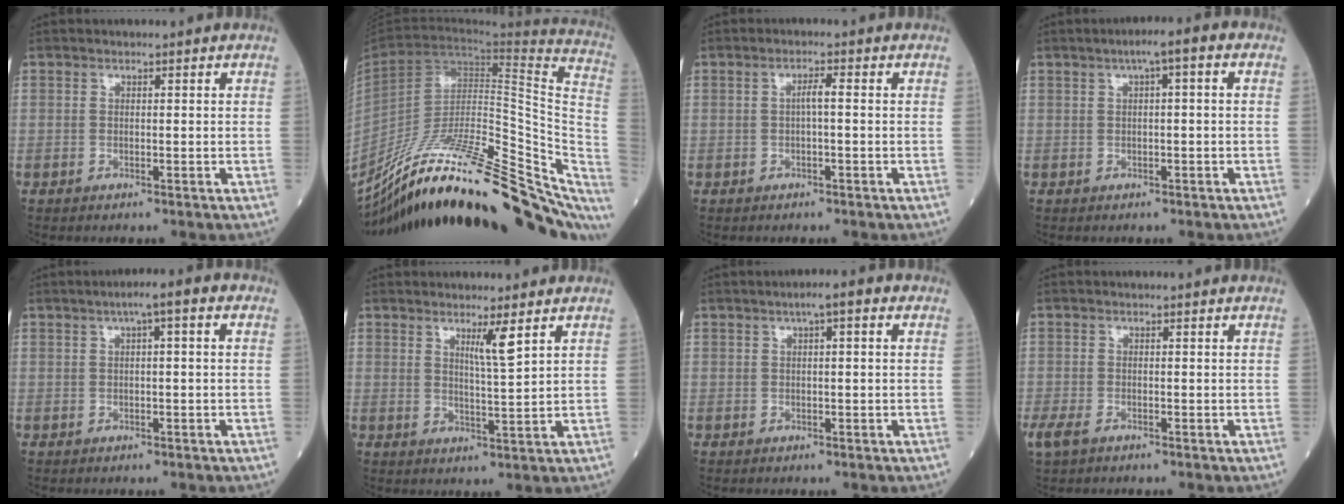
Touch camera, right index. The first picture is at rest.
{"total": 33.5, "force": [-25.2, 7.5, 20.8], "torque": [-0.241, -0.014, -0.368]}
{"total": 1.7, "force": [-0.1, 0.1, 1.7], "torque": [-0.030, 0.004, -0.002]}
{"total": 3.8, "force": [1.2, 0.6, 3.5], "torque": [-0.054, 0.018, 0.016]}
{"total": 4.2, "force": [1.5, 0.7, 3.9], "torque": [-0.058, 0.020, 0.019]}
{"total": 3.8, "force": [2.2, -0.6, 3.0], "torque": [-0.055, -0.010, 0.042]}
{"total": 3.3, "force": [1.4, 0.7, 2.9], "torque": [-0.044, 0.013, 0.018]}
{"total": 4.0, "force": [-2.6, 2.1, 2.3], "torque": [-0.055, -0.009, -0.045]}